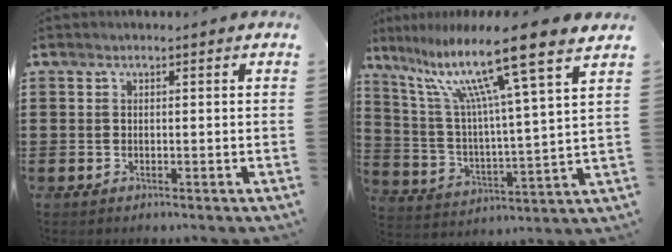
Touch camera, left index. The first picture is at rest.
{"total": 13.8, "force": [10.0, 0.3, 9.4], "torque": [-0.192, -0.067, 0.154]}